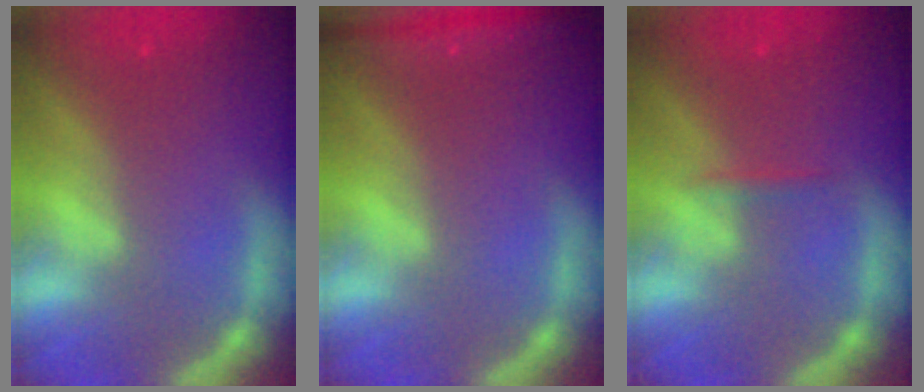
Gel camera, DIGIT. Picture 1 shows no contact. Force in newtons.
{"total": 3.5}
{"total": 0.9}